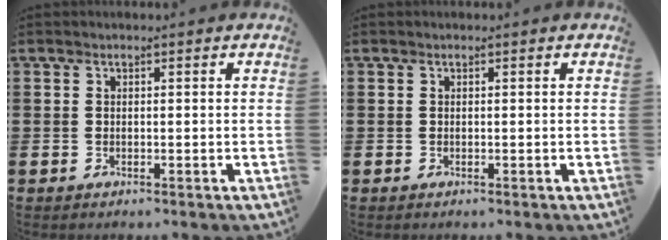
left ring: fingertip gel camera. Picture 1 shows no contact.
{"total": 0.0}